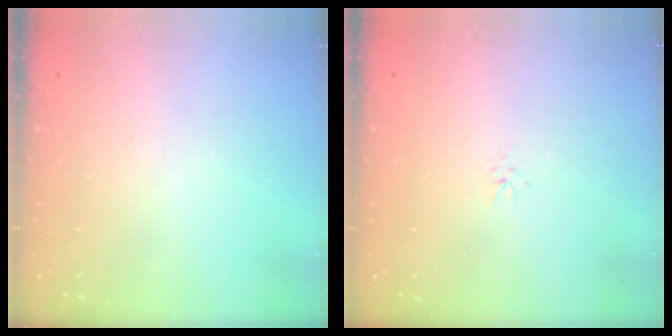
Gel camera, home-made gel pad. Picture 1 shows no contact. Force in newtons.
{"total": 2.0, "press": 2.0, "slide": 0.3}